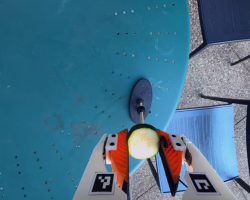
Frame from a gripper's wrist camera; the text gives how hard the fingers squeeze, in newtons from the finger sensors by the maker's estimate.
{"total": 13.7, "left": 14.0, "right": 13.4}